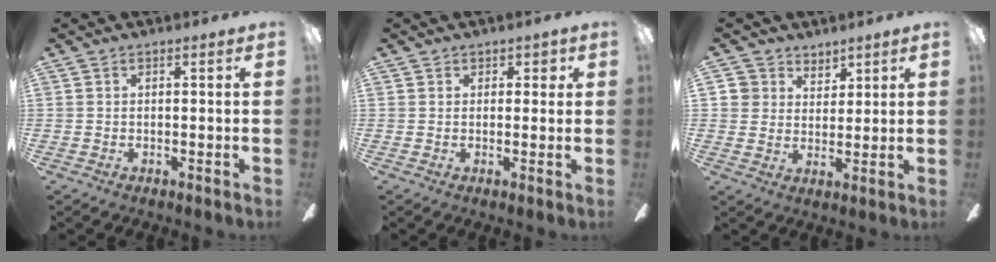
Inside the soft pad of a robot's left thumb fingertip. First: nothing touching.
{"total": 1.9, "force": [1.1, 1.5, 0.4], "torque": [0.008, -0.001, 0.016]}
{"total": 5.8, "force": [4.3, 3.9, -0.5], "torque": [-0.002, -0.021, 0.081]}